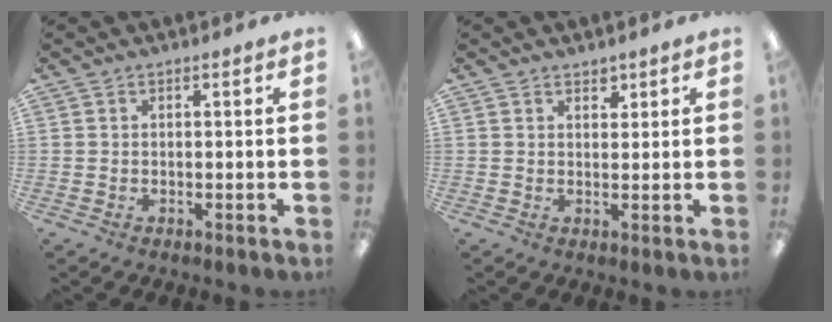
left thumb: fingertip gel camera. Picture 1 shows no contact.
{"total": 2.0, "force": [1.7, 1.1, 0.3], "torque": [0.008, -0.008, 0.028]}